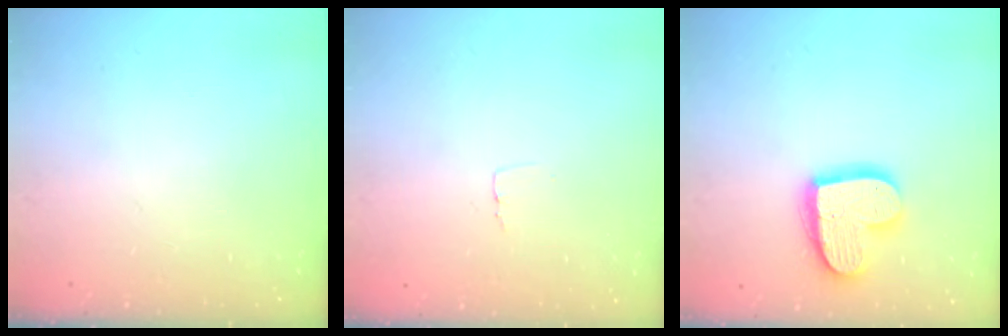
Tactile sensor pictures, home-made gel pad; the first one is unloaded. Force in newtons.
{"total": 2.6, "press": 2.6, "slide": 0.1}
{"total": 16.2, "press": 16.1, "slide": 1.5}